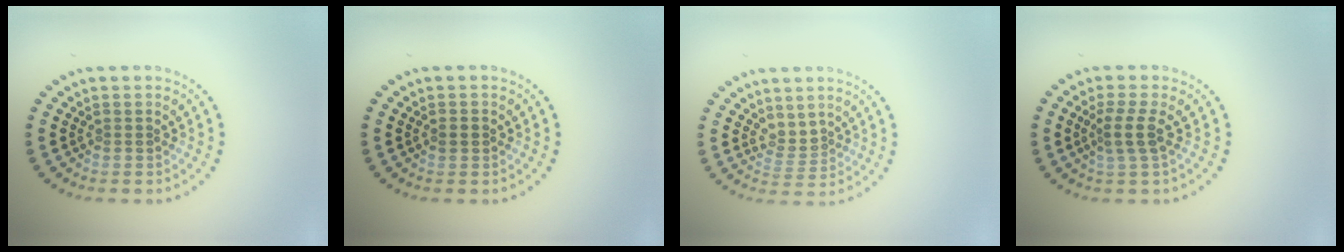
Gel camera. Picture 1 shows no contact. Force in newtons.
{"total": 1.1, "press": 1.1, "slide": 0.1}
{"total": 1.7, "press": 1.1, "slide": 1.3}
{"total": 2.2, "press": 1.8, "slide": 1.3}